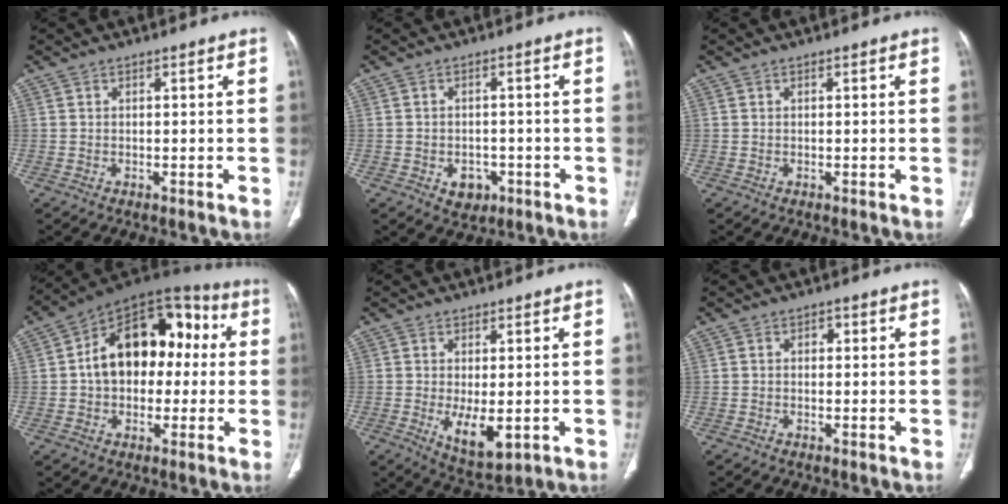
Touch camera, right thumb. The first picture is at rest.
{"total": 4.2, "force": [-1.7, 3.3, 2.0], "torque": [-0.011, 0.009, -0.013]}
{"total": 0.0}
{"total": 19.4, "force": [1.6, 12.9, 14.4], "torque": [-0.180, 0.049, 0.018]}
{"total": 7.5, "force": [-1.5, 3.4, 6.6], "torque": [-0.105, -0.019, -0.013]}
{"total": 1.3, "force": [0.1, 1.0, 0.8], "torque": [-0.003, 0.004, -0.004]}